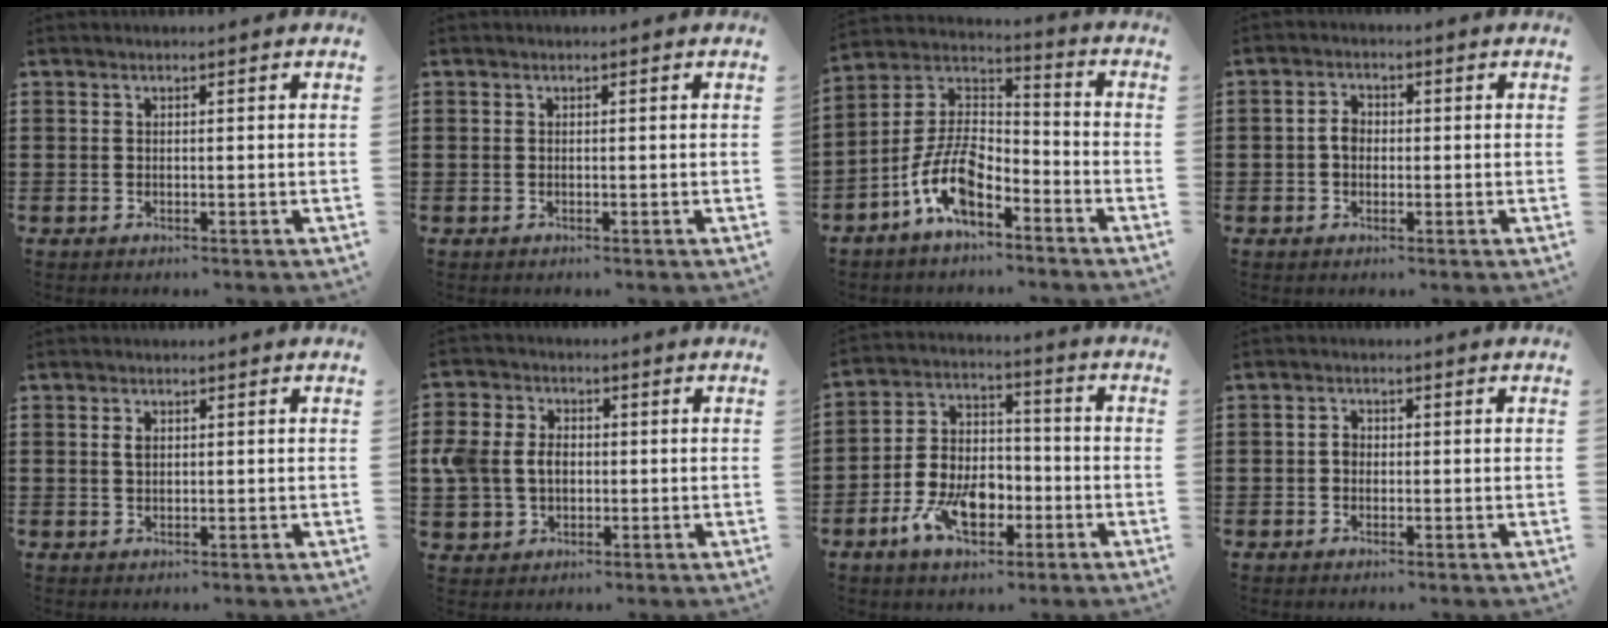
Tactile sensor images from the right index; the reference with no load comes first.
{"total": 0.0}
{"total": 10.3, "force": [-6.0, 4.5, 7.1], "torque": [-0.165, -0.002, -0.120]}
{"total": 2.7, "force": [-0.3, 1.9, 1.9], "torque": [-0.038, 0.006, -0.007]}
{"total": 1.4, "force": [0.4, 0.8, 1.1], "torque": [-0.025, 0.006, 0.007]}
{"total": 6.2, "force": [-0.3, 5.1, 3.6], "torque": [-0.108, 0.005, -0.013]}
{"total": 9.2, "force": [-3.9, 5.9, 5.8], "torque": [-0.131, 0.016, -0.071]}
{"total": 1.4, "force": [-0.2, 1.1, 0.9], "torque": [-0.019, 0.005, -0.005]}